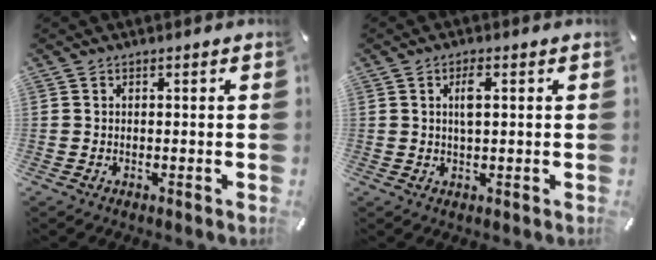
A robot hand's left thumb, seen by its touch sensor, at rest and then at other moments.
{"total": 3.4, "force": [0.9, 1.1, 3.2], "torque": [-0.067, 0.006, 0.012]}